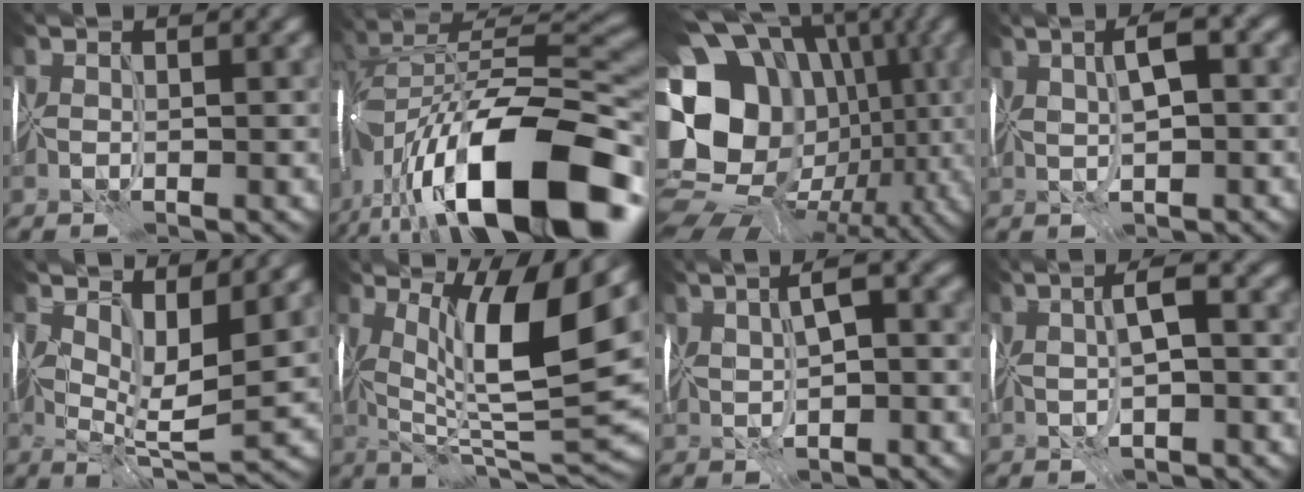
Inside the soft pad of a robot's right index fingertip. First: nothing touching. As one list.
[{"total": 17.2, "force": [-6.5, 7.9, 13.9], "torque": [-0.234, 0.003, -0.106]}, {"total": 19.6, "force": [-0.1, 17.0, 9.7], "torque": [-0.164, 0.016, -0.025]}, {"total": 3.8, "force": [1.4, 1.1, 3.4], "torque": [-0.062, 0.010, 0.024]}, {"total": 5.5, "force": [2.0, 1.8, 4.8], "torque": [-0.093, -0.010, 0.037]}, {"total": 11.7, "force": [3.0, 2.6, 11.0], "torque": [-0.172, -0.003, 0.052]}, {"total": 4.4, "force": [1.4, 1.7, 3.8], "torque": [-0.064, 0.010, 0.025]}, {"total": 3.5, "force": [0.9, 0.9, 3.3], "torque": [-0.063, 0.008, 0.013]}]